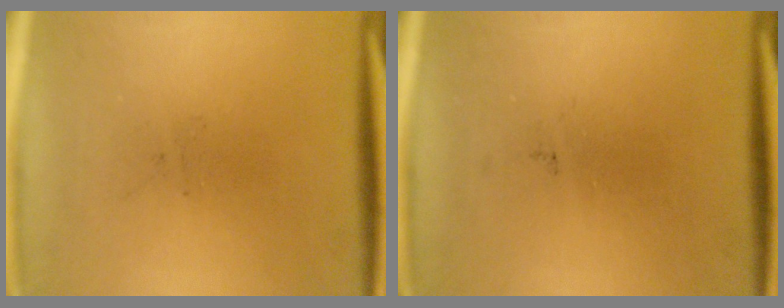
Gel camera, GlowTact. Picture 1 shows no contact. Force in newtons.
{"total": 0.0}